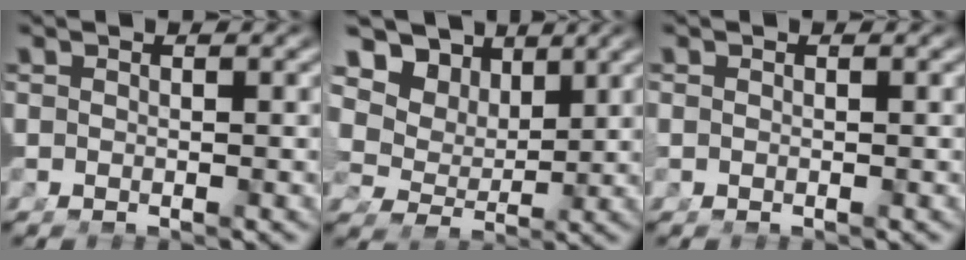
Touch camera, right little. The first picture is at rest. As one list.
[{"total": 12.2, "force": [4.2, 9.0, 7.0], "torque": [-0.145, -0.008, 0.062]}, {"total": 0.8, "force": [0.1, 0.5, 0.5], "torque": [-0.015, -0.003, 0.003]}]